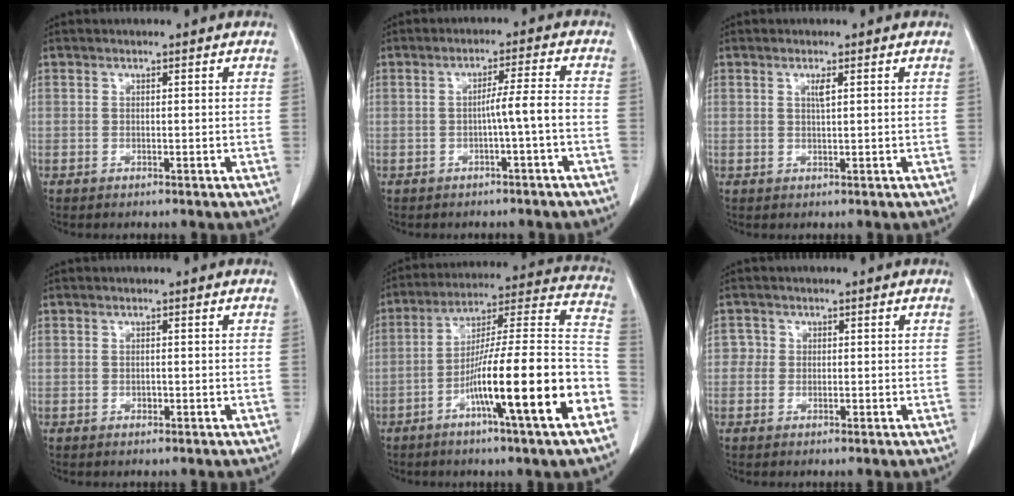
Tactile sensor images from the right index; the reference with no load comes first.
{"total": 4.0, "force": [-1.3, -0.8, 3.7], "torque": [-0.058, 0.006, -0.020]}
{"total": 1.3, "force": [0.5, 0.0, 1.2], "torque": [-0.025, -0.001, 0.010]}
{"total": 0.6, "force": [-0.2, 0.3, 0.5], "torque": [-0.012, 0.000, 0.000]}
{"total": 20.9, "force": [-8.5, 0.0, 19.1], "torque": [-0.268, -0.001, -0.139]}
{"total": 1.6, "force": [0.0, 1.6, 0.1], "torque": [0.005, 0.005, -0.003]}